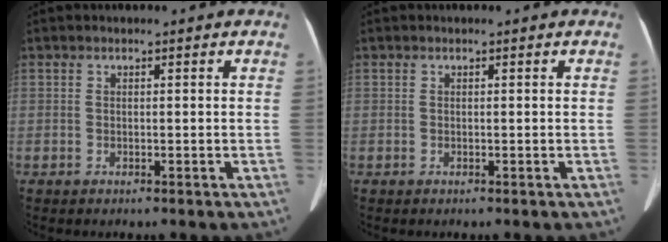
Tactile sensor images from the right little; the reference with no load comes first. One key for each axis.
{"total": 0.0}